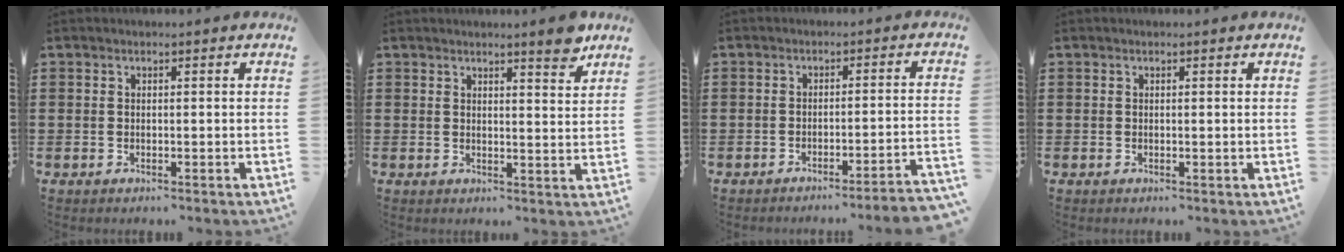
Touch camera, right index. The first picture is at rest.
{"total": 3.9, "force": [3.4, 0.3, 1.9], "torque": [-0.030, -0.009, 0.058]}
{"total": 2.9, "force": [-2.7, -0.5, 1.1], "torque": [-0.021, -0.006, -0.058]}
{"total": 0.0}